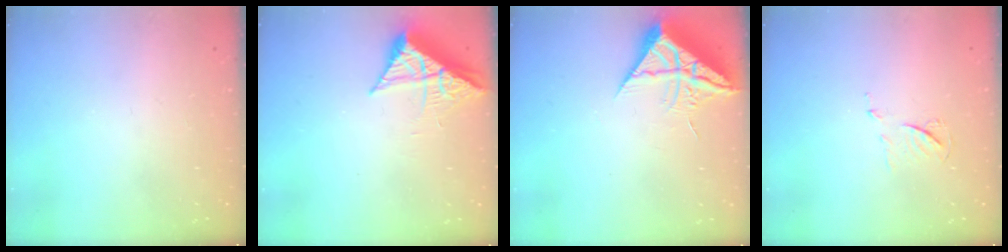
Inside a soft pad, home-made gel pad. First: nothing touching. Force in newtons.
{"total": 8.9, "press": 8.9, "slide": 0.9}
{"total": 9.7, "press": 9.6, "slide": 0.8}
{"total": 6.1, "press": 6.0, "slide": 0.7}